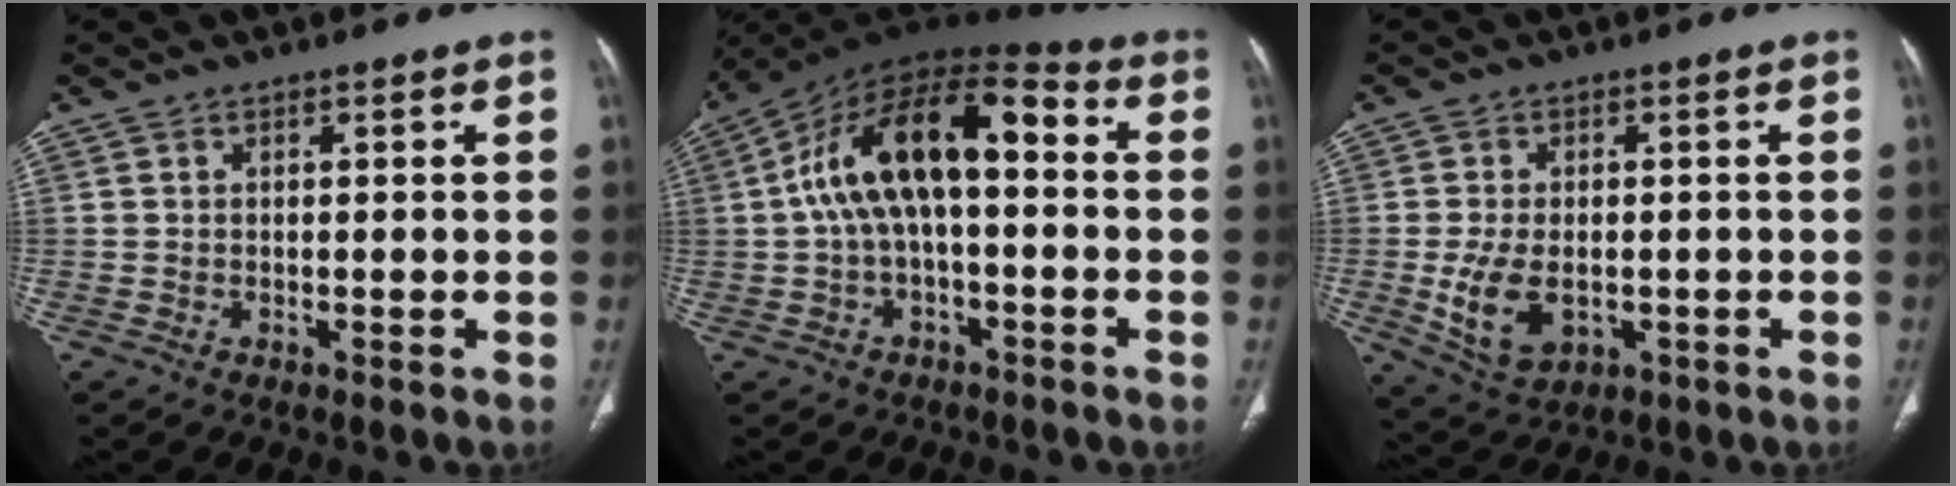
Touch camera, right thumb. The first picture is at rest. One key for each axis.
{"total": 16.7, "fx": 1.0, "fy": 7.9, "fz": 14.7, "tx": -0.253, "ty": 0.055, "tz": 0.008}
{"total": 8.7, "fx": -1.6, "fy": 5.5, "fz": 6.6, "tx": -0.120, "ty": -0.004, "tz": -0.013}